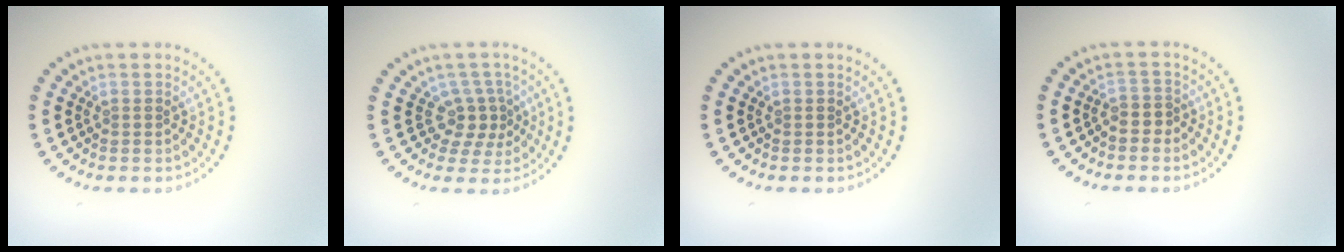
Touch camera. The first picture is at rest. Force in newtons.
{"total": 2.8, "press": 2.0, "slide": 1.9}
{"total": 0.0}
{"total": 1.4, "press": 1.1, "slide": 0.9}